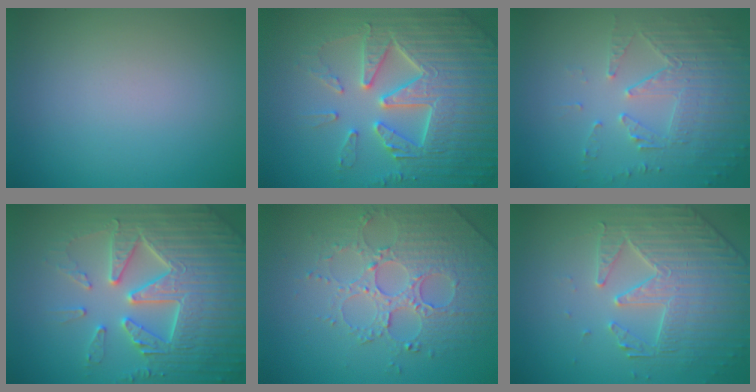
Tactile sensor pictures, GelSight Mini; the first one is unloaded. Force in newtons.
{"total": 7.8, "press": 7.6, "slide": 1.5}
{"total": 5.8, "press": 3.8, "slide": 4.3}
{"total": 7.8, "press": 7.6, "slide": 1.5}
{"total": 4.2, "press": 4.0, "slide": 1.3}
{"total": 4.3, "press": 4.2, "slide": 1.1}